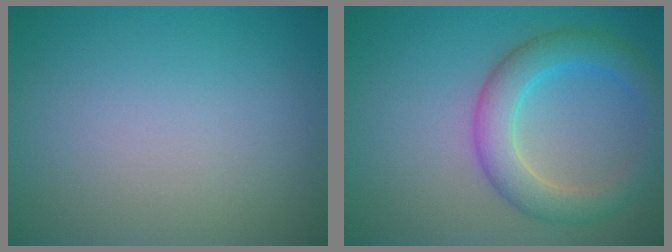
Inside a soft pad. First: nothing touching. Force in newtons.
{"total": 4.9, "press": 4.9, "slide": 0.1}